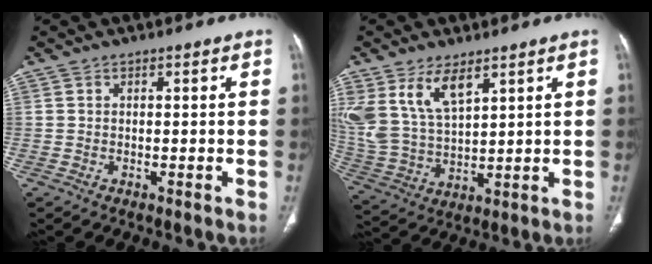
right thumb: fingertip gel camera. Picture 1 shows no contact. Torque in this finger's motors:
{"motor_torque": [0.12, 0.31, 0.77, 0.99, 0.13]}